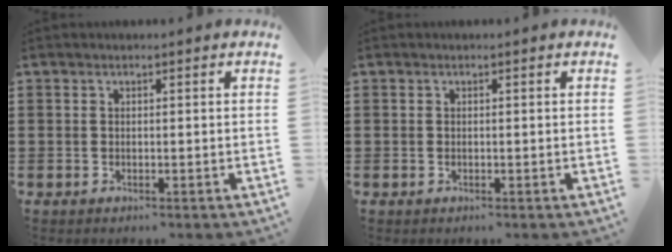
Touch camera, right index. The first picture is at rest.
{"total": 0.0}